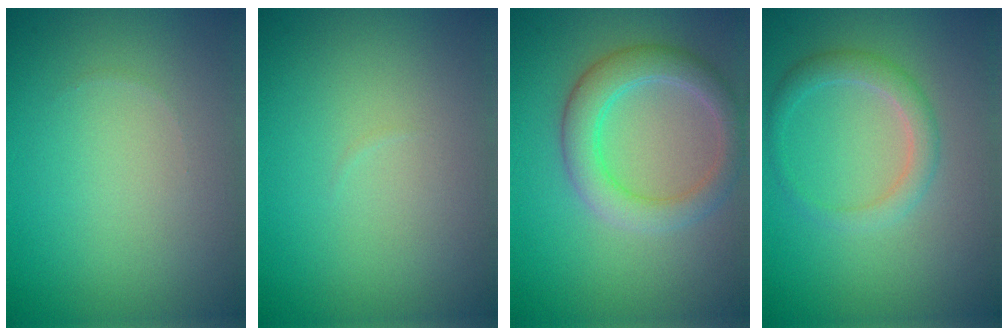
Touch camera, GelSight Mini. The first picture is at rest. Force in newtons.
{"total": 0.0}
{"total": 4.1, "press": 4.0, "slide": 0.3}
{"total": 2.2, "press": 2.2, "slide": 0.2}